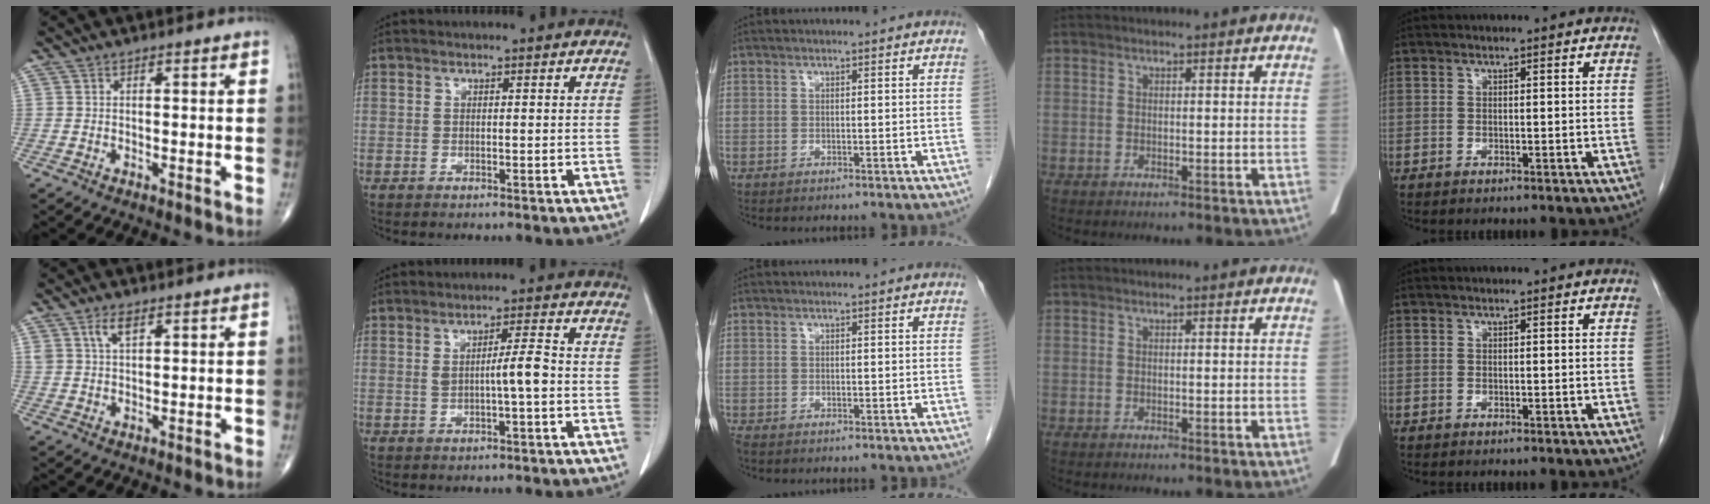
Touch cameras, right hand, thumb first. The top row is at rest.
{"thumb": {"total": 3.6, "force": [1.9, 1.6, 2.6], "torque": [-0.047, -0.003, 0.040]}, "index": {"total": 3.9, "force": [-0.2, 0.0, 3.9], "torque": [-0.063, 0.004, -0.001]}, "middle": {"total": 0.7, "force": [-0.6, 0.3, 0.3], "torque": [-0.009, -0.002, -0.011]}}